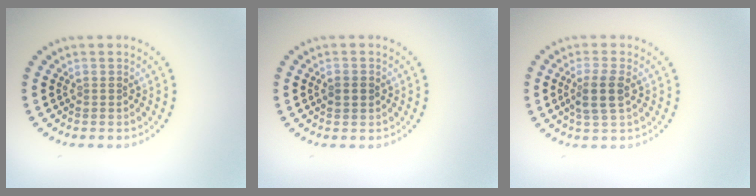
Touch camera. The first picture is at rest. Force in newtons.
{"total": 1.8, "press": 1.8, "slide": 0.1}
{"total": 2.7, "press": 2.4, "slide": 1.2}